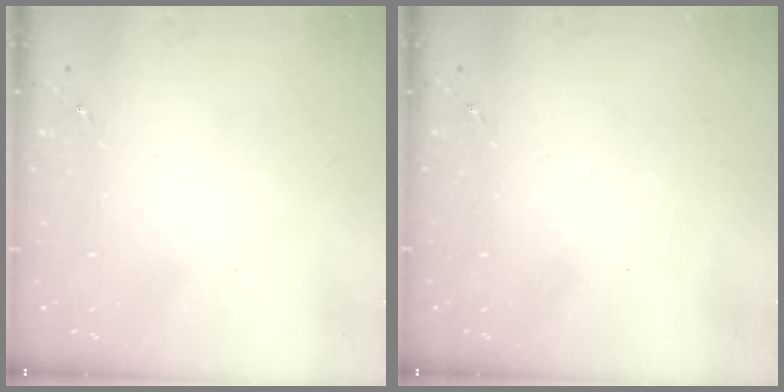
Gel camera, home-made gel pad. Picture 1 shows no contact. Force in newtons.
{"total": 0.0}